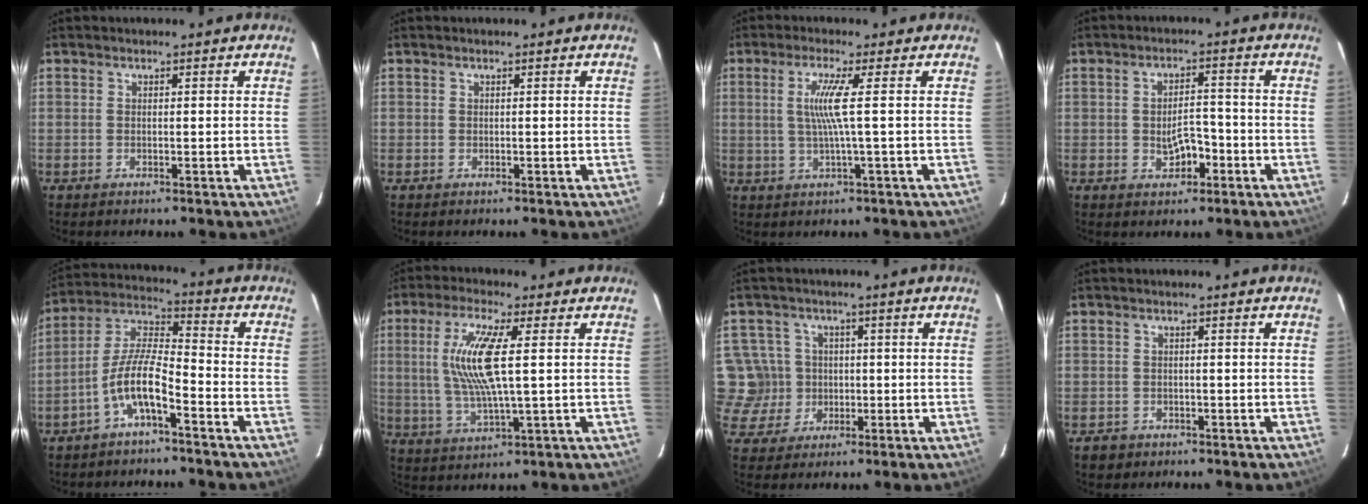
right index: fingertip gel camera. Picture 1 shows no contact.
{"total": 0.0}
{"total": 5.1, "force": [0.5, -1.3, 4.9], "torque": [-0.090, -0.003, 0.013]}
{"total": 4.7, "force": [-1.9, 2.6, 3.4], "torque": [-0.064, 0.008, -0.020]}
{"total": 8.6, "force": [-4.7, 2.1, 6.8], "torque": [-0.149, 0.010, -0.089]}
{"total": 11.6, "force": [1.8, 2.0, 11.3], "torque": [-0.226, 0.000, 0.040]}
{"total": 6.6, "force": [-0.4, 6.6, 0.5], "torque": [-0.030, 0.020, -0.004]}
{"total": 2.4, "force": [-1.4, 1.9, 0.4], "torque": [-0.014, 0.002, -0.018]}